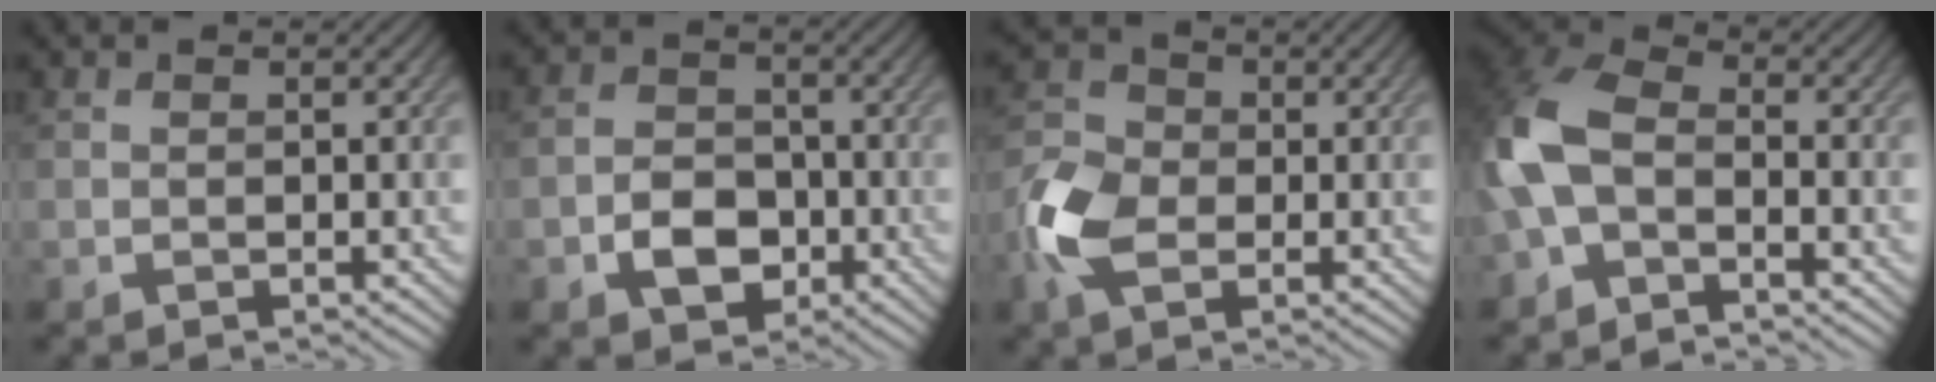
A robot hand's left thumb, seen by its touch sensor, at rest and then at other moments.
{"total": 5.1, "force": [-2.1, 3.7, 2.8], "torque": [-0.051, -0.002, -0.042]}
{"total": 7.0, "force": [-2.0, 4.8, 4.7], "torque": [-0.118, 0.003, -0.049]}
{"total": 8.0, "force": [-2.4, 4.7, 6.1], "torque": [-0.152, 0.004, -0.066]}